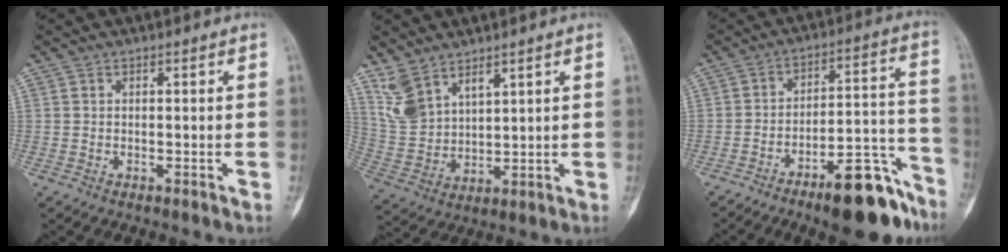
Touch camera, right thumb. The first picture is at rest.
{"total": 8.4, "force": [6.0, 4.2, 4.1], "torque": [-0.078, -0.024, 0.140]}
{"total": 16.1, "force": [-10.9, 4.9, 10.8], "torque": [-0.122, 0.098, -0.167]}